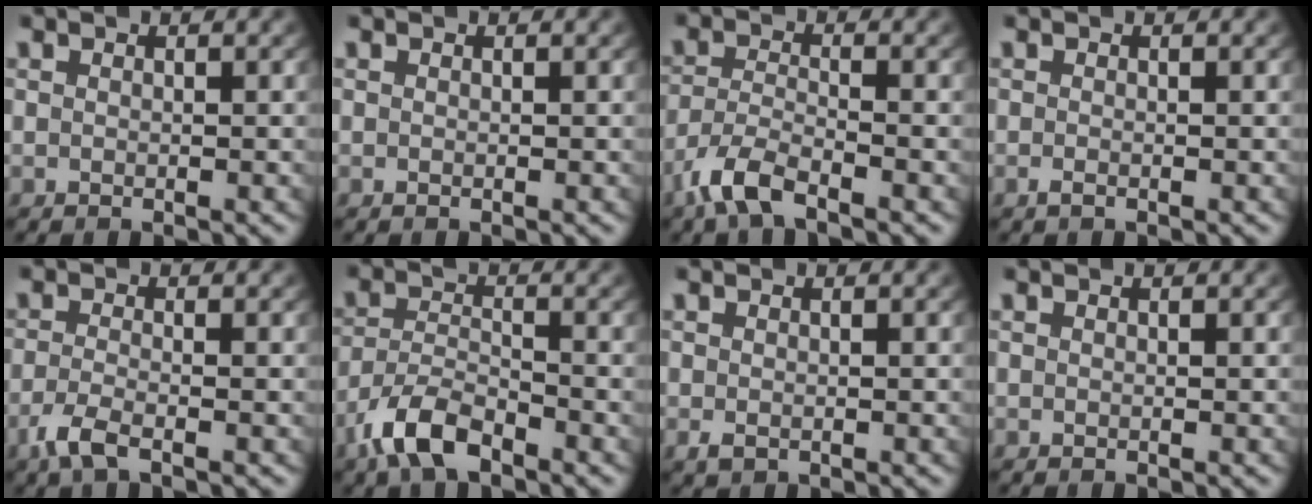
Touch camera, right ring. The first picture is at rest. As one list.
[{"total": 0.7, "force": [-0.1, -0.6, -0.3], "torque": [0.005, -0.014, 0.010]}, {"total": 3.5, "force": [-2.5, 1.0, 2.1], "torque": [-0.053, -0.014, -0.041]}, {"total": 0.7, "force": [-0.6, 0.1, 0.3], "torque": [-0.011, -0.006, -0.008]}, {"total": 2.7, "force": [-1.9, 0.6, 1.8], "torque": [-0.048, -0.013, -0.029]}, {"total": 4.5, "force": [-3.2, 1.9, 2.5], "torque": [-0.053, -0.013, -0.053]}, {"total": 1.0, "force": [-0.6, 0.6, 0.5], "torque": [-0.021, -0.013, -0.001]}, {"total": 0.0}]